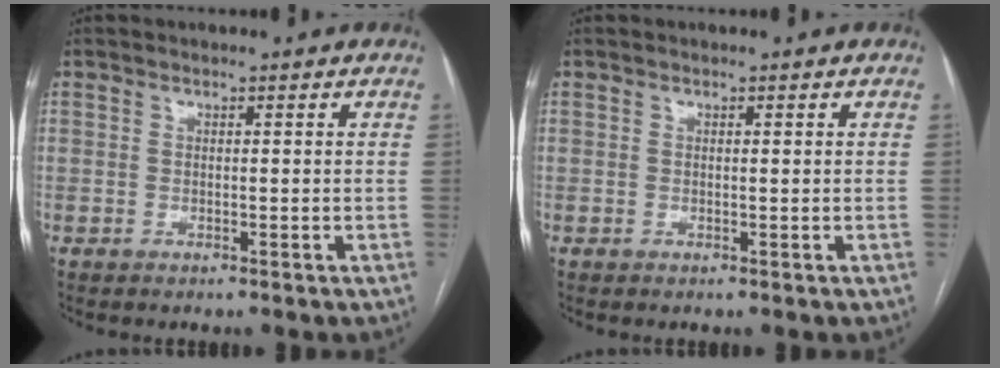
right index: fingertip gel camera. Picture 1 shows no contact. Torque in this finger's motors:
{"motor_torque": [0.56, 0.42, 0.04, 0.01]}